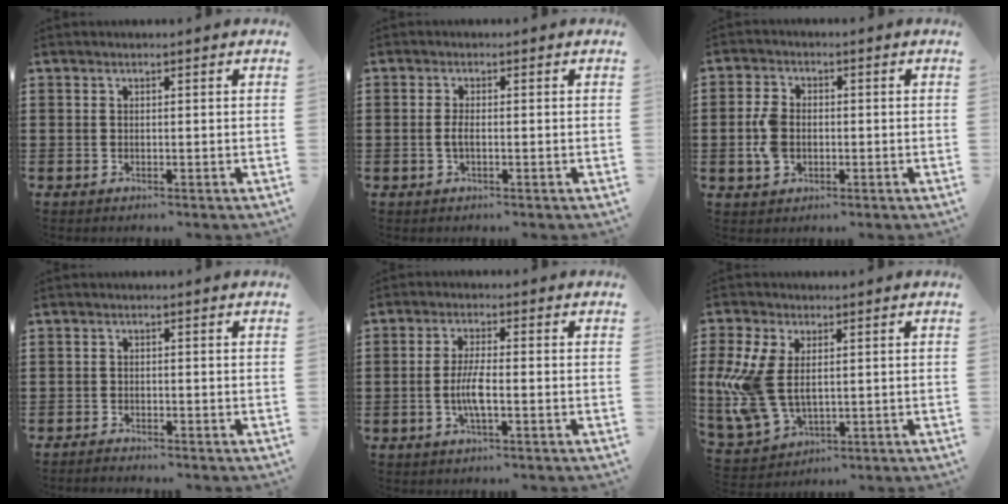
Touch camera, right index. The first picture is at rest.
{"total": 1.8, "force": [-0.4, 0.5, 1.7], "torque": [-0.040, -0.003, -0.009]}
{"total": 4.9, "force": [-0.6, 3.3, 3.5], "torque": [-0.097, -0.002, -0.019]}
{"total": 1.2, "force": [-1.2, 0.0, 0.0], "torque": [-0.005, 0.000, -0.024]}
{"total": 4.4, "force": [-1.2, 0.8, 4.2], "torque": [-0.093, -0.004, -0.030]}
{"total": 9.6, "force": [0.5, 5.8, 7.6], "torque": [-0.196, -0.006, 0.007]}